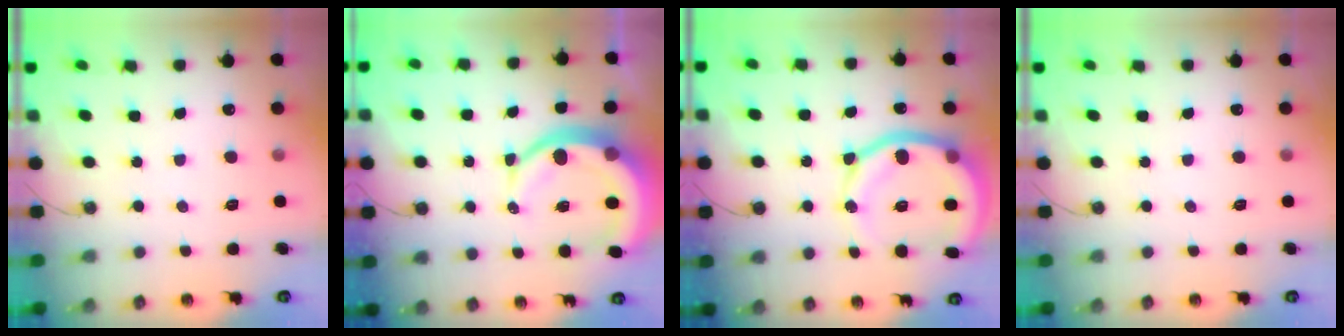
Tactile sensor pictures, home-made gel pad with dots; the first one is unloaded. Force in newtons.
{"total": 13.2, "press": 13.1, "slide": 1.4}
{"total": 16.3, "press": 16.1, "slide": 2.6}
{"total": 0.0}